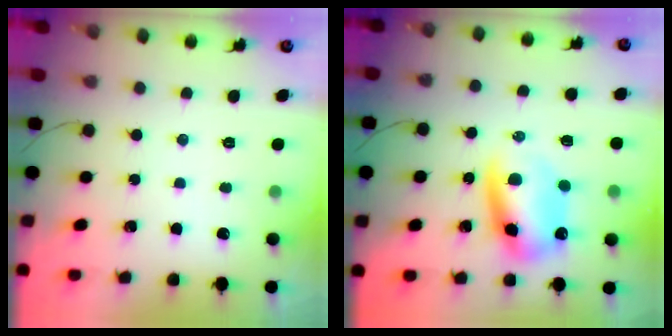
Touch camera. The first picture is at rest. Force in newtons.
{"total": 10.4, "press": 10.0, "slide": 2.7}